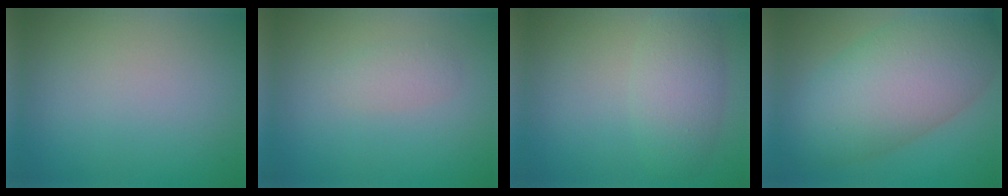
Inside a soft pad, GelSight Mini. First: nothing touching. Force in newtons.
{"total": 1.4, "press": 1.4, "slide": 0.1}
{"total": 4.1, "press": 4.1, "slide": 0.4}
{"total": 10.4, "press": 10.4, "slide": 0.2}